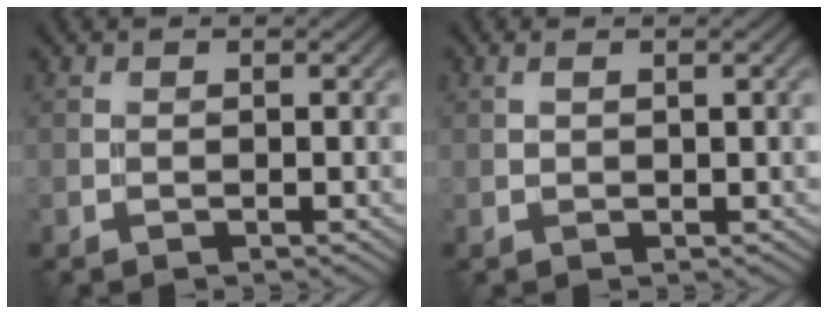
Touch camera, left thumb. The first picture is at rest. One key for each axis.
{"total": 0.9, "fx": 0.3, "fy": 0.2, "fz": 0.8, "tx": -0.015, "ty": 0.000, "tz": 0.007}